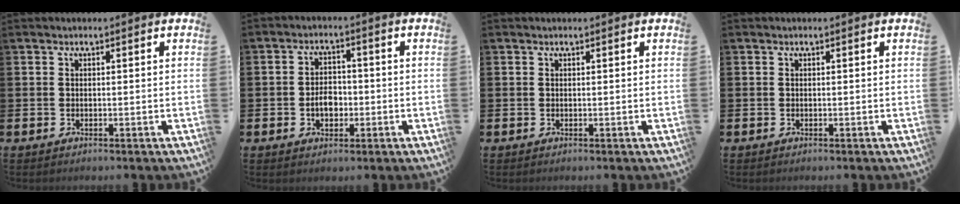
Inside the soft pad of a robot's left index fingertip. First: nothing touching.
{"total": 3.6, "force": [-0.8, 2.5, 2.4], "torque": [-0.031, -0.002, -0.020]}
{"total": 0.0}
{"total": 0.0}